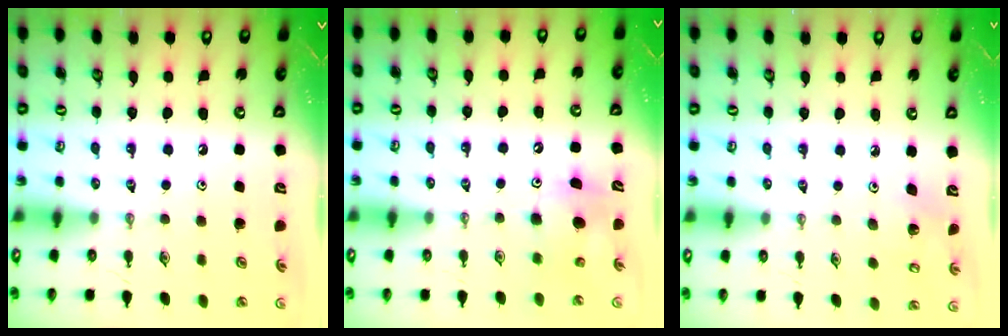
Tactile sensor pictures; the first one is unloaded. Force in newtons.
{"total": 7.7, "press": 7.6, "slide": 1.0}
{"total": 3.8, "press": 3.8, "slide": 0.3}